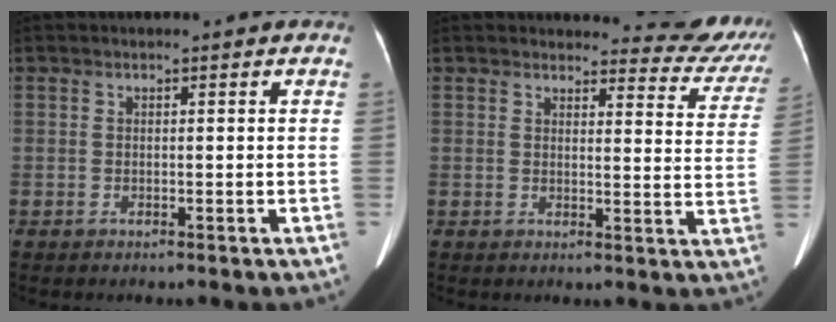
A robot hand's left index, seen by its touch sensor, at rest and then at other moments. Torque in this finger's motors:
{"motor_torque": [0.63, -0.67, 0.00, 0.01]}